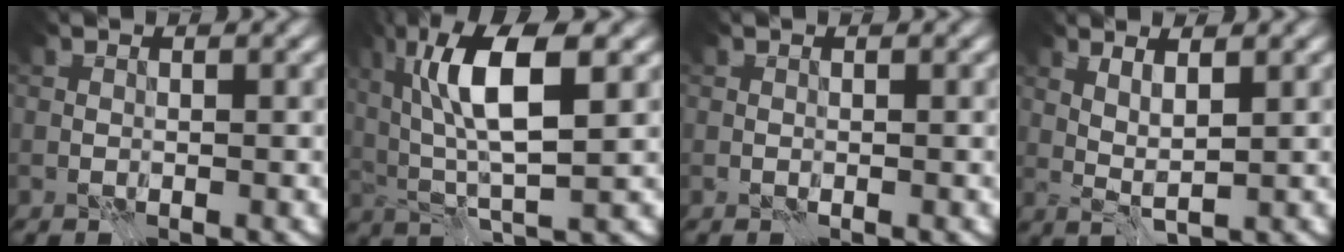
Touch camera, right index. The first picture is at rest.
{"total": 8.8, "force": [2.5, 2.8, 8.0], "torque": [-0.144, 0.004, 0.042]}
{"total": 0.0}
{"total": 2.1, "force": [1.1, 0.2, 1.8], "torque": [-0.034, -0.009, 0.025]}